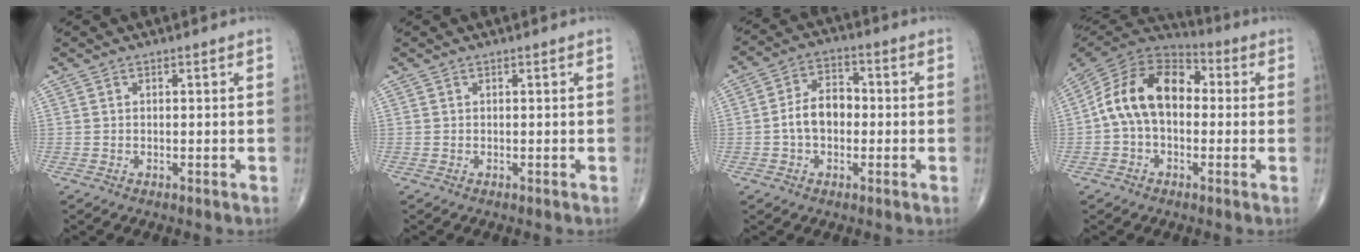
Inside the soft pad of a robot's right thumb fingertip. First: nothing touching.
{"total": 0.0}
{"total": 7.7, "force": [-0.9, 5.2, 5.6], "torque": [-0.084, 0.026, -0.026]}
{"total": 15.4, "force": [0.4, 10.2, 11.5], "torque": [-0.187, 0.042, -0.007]}